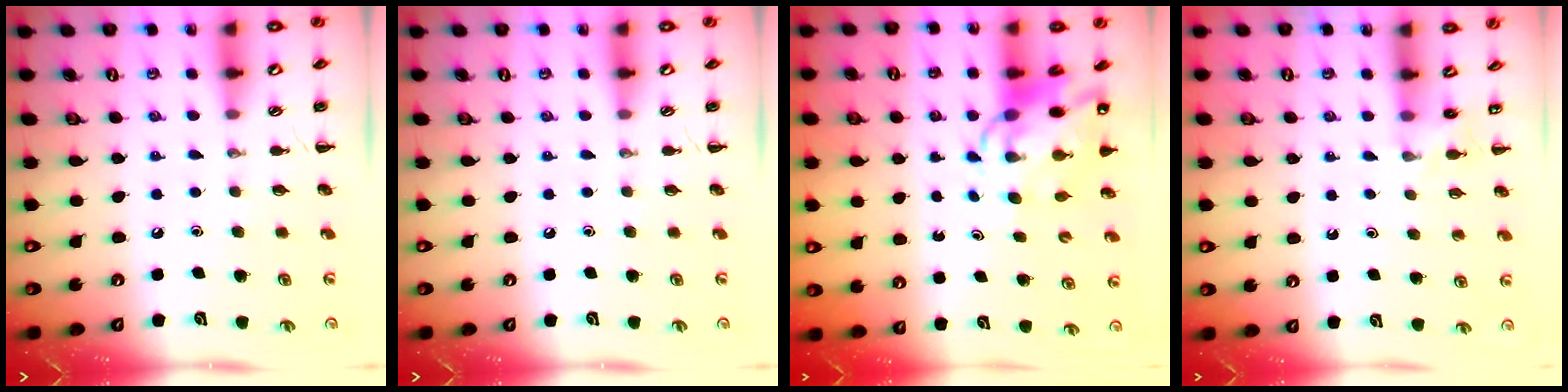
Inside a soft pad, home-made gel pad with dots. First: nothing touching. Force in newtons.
{"total": 0.0}
{"total": 10.7, "press": 10.3, "slide": 2.8}
{"total": 3.8, "press": 3.7, "slide": 1.1}